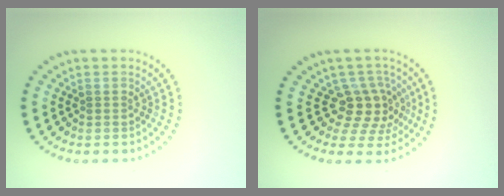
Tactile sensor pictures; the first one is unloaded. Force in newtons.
{"total": 4.0, "press": 2.9, "slide": 2.6}